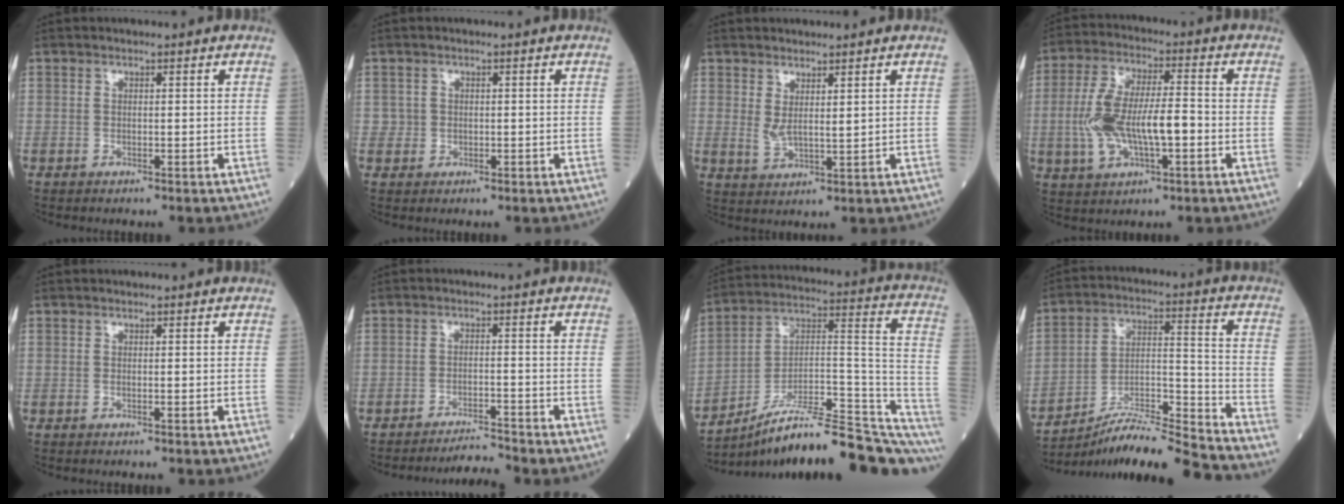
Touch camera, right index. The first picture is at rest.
{"total": 1.3, "force": [0.0, 1.3, 0.1], "torque": [0.006, 0.004, -0.001]}
{"total": 3.2, "force": [1.5, 0.9, 2.7], "torque": [-0.062, -0.005, 0.039]}
{"total": 11.9, "force": [-1.9, 4.0, 11.1], "torque": [-0.229, 0.015, -0.028]}
{"total": 0.0}
{"total": 3.9, "force": [-3.7, -1.5, 0.0], "torque": [-0.003, -0.010, -0.061]}
{"total": 25.0, "force": [-20.4, 3.6, 14.1], "torque": [-0.131, 0.039, -0.305]}
{"total": 15.7, "force": [-14.7, -1.5, 5.2], "torque": [-0.088, 0.021, -0.257]}